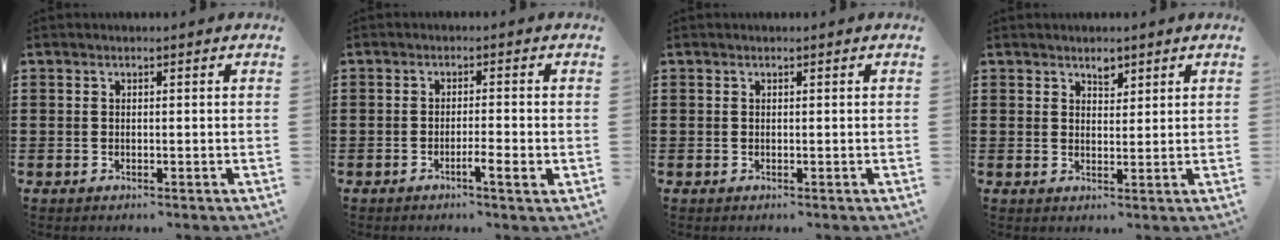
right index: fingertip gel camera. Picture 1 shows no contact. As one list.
[{"total": 3.1, "force": [-1.5, 0.1, 2.8], "torque": [-0.046, -0.007, -0.025]}, {"total": 0.0}, {"total": 2.2, "force": [1.7, 1.0, 0.8], "torque": [-0.011, 0.000, 0.030]}]